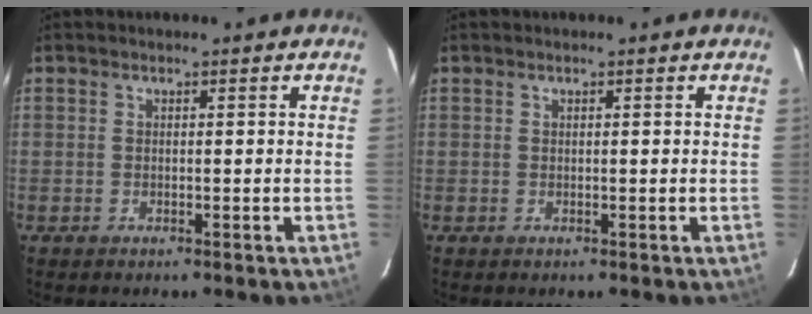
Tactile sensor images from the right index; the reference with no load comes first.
{"total": 0.0}